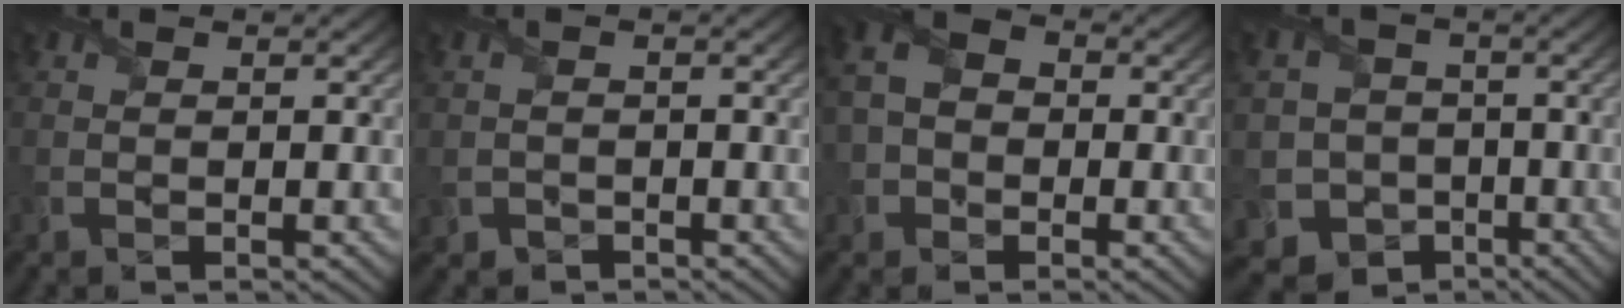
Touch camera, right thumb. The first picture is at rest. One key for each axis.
{"total": 1.6, "fx": -0.9, "fy": 1.3, "fz": 0.0, "tx": -0.004, "ty": -0.007, "tz": -0.018}
{"total": 6.4, "fx": -1.3, "fy": 5.4, "fz": 3.1, "tx": -0.078, "ty": 0.003, "tz": -0.041}
{"total": 9.5, "fx": -3.4, "fy": 8.6, "fz": 2.1, "tx": -0.078, "ty": -0.015, "tz": -0.085}